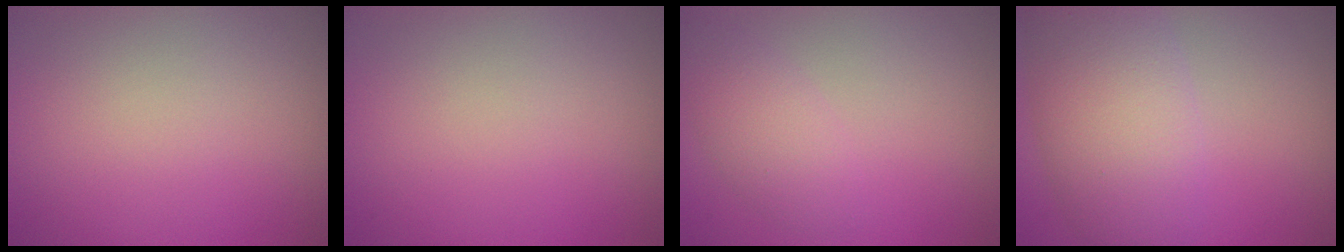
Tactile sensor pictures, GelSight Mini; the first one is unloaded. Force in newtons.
{"total": 0.0}
{"total": 2.8, "press": 2.8, "slide": 0.1}
{"total": 7.6, "press": 7.6, "slide": 0.1}